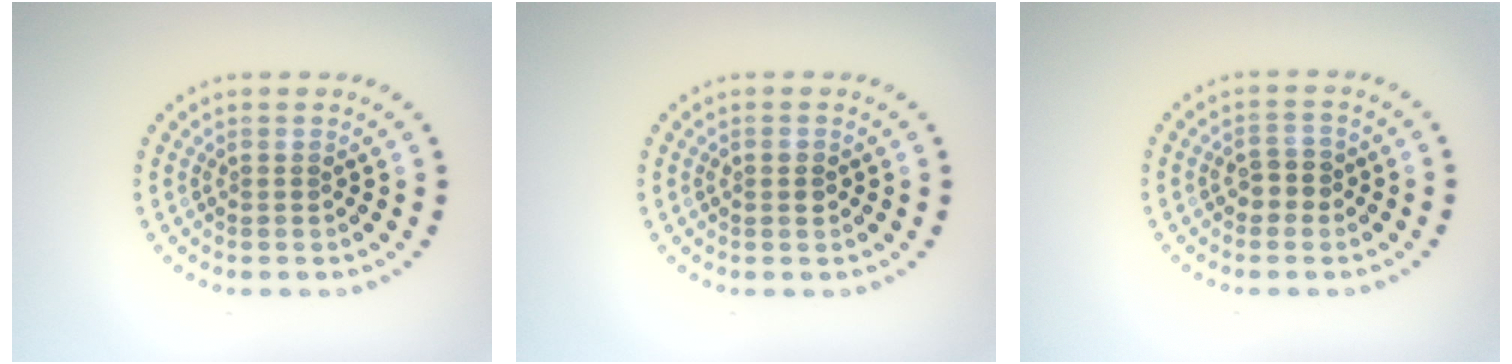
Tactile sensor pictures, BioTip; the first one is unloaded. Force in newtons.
{"total": 1.4, "press": 1.4, "slide": 0.2}
{"total": 1.9, "press": 1.9, "slide": 0.5}